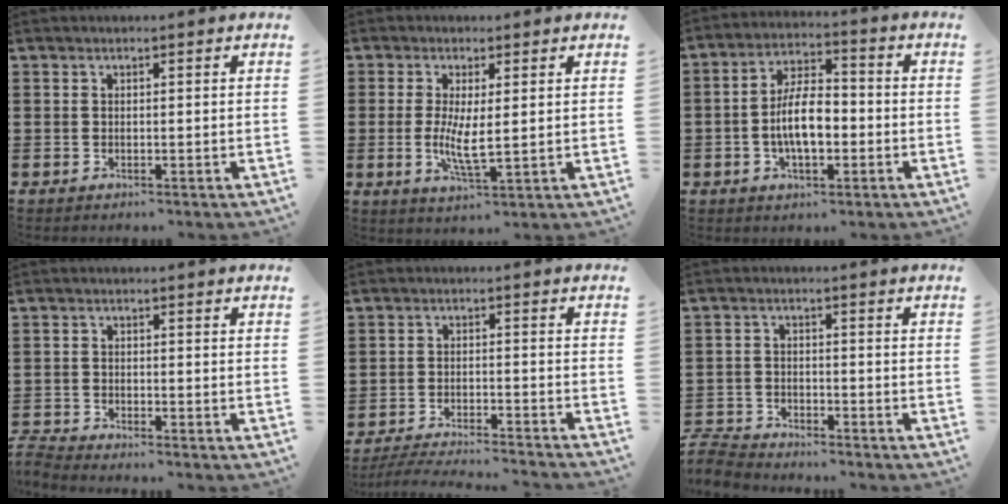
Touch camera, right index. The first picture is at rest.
{"total": 5.2, "force": [0.0, 1.3, 5.0], "torque": [-0.092, 0.000, 0.000]}
{"total": 8.4, "force": [-1.6, 3.6, 7.4], "torque": [-0.140, 0.004, -0.036]}
{"total": 2.2, "force": [-2.1, -0.1, 0.1], "torque": [-0.005, -0.002, -0.045]}
{"total": 4.2, "force": [-4.1, -0.2, 1.0], "torque": [-0.031, -0.012, -0.087]}
{"total": 3.9, "force": [-3.9, 0.6, 0.3], "torque": [-0.023, -0.003, -0.085]}